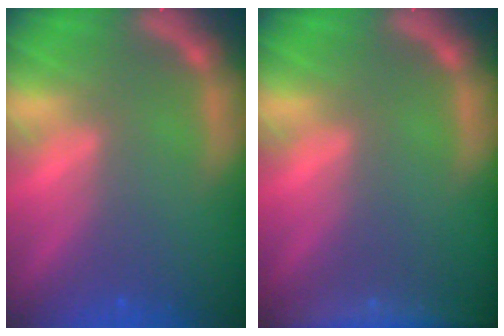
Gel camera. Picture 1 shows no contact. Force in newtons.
{"total": 6.9}